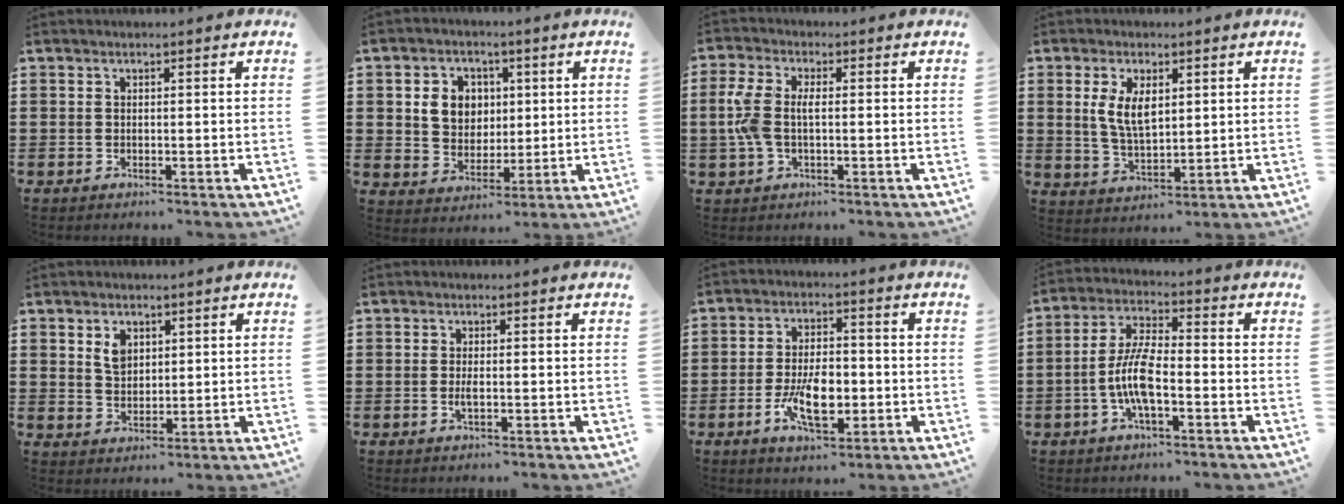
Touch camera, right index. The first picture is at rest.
{"total": 6.1, "force": [1.5, 5.4, 2.4], "torque": [-0.056, 0.012, 0.021]}
{"total": 5.4, "force": [-0.1, 2.6, 4.7], "torque": [-0.124, -0.006, -0.013]}
{"total": 6.1, "force": [1.5, 3.0, 5.1], "torque": [-0.098, 0.005, 0.024]}
{"total": 3.6, "force": [1.7, 2.4, 2.0], "torque": [-0.049, 0.008, 0.030]}
{"total": 1.6, "force": [-0.3, 0.4, 1.5], "torque": [-0.035, -0.004, -0.007]}
{"total": 8.2, "force": [-2.2, 4.1, 6.8], "torque": [-0.133, -0.001, -0.042]}
{"total": 7.8, "force": [-2.2, 2.4, 7.1], "torque": [-0.168, -0.012, -0.049]}